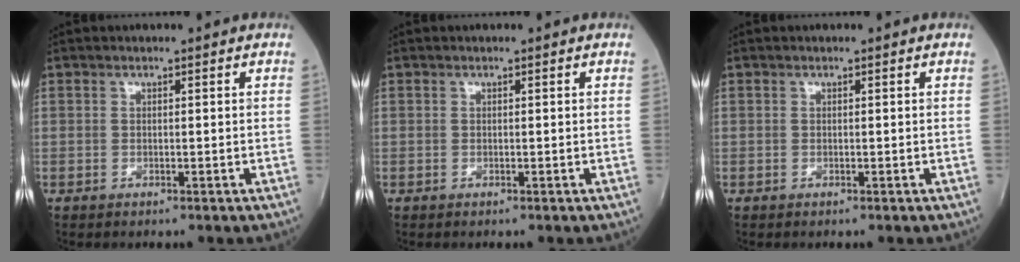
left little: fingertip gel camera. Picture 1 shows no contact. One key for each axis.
{"total": 0.0}
{"total": 0.0}